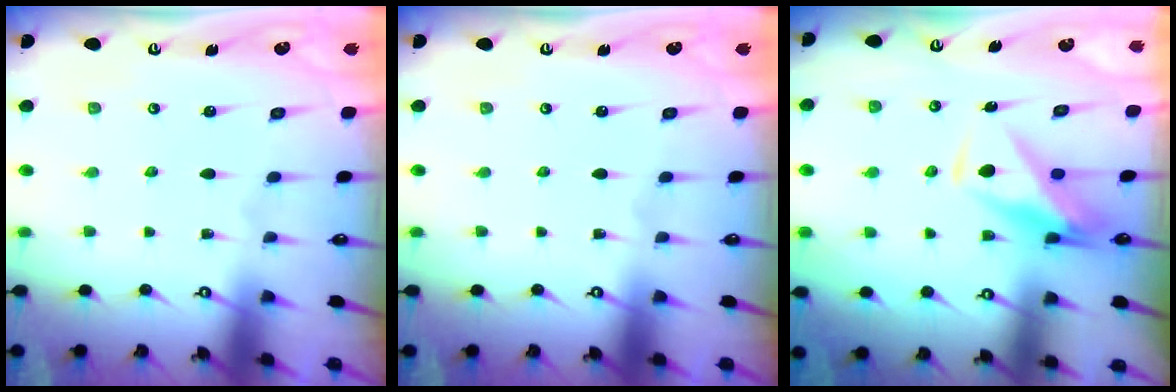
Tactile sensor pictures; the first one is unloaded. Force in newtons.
{"total": 0.0}
{"total": 8.8, "press": 8.7, "slide": 0.9}